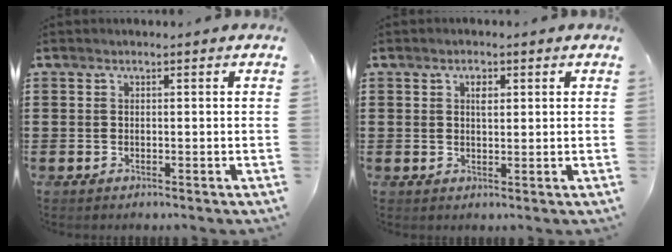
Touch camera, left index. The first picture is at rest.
{"total": 1.9, "force": [0.8, 0.9, 1.4], "torque": [-0.023, 0.003, 0.012]}